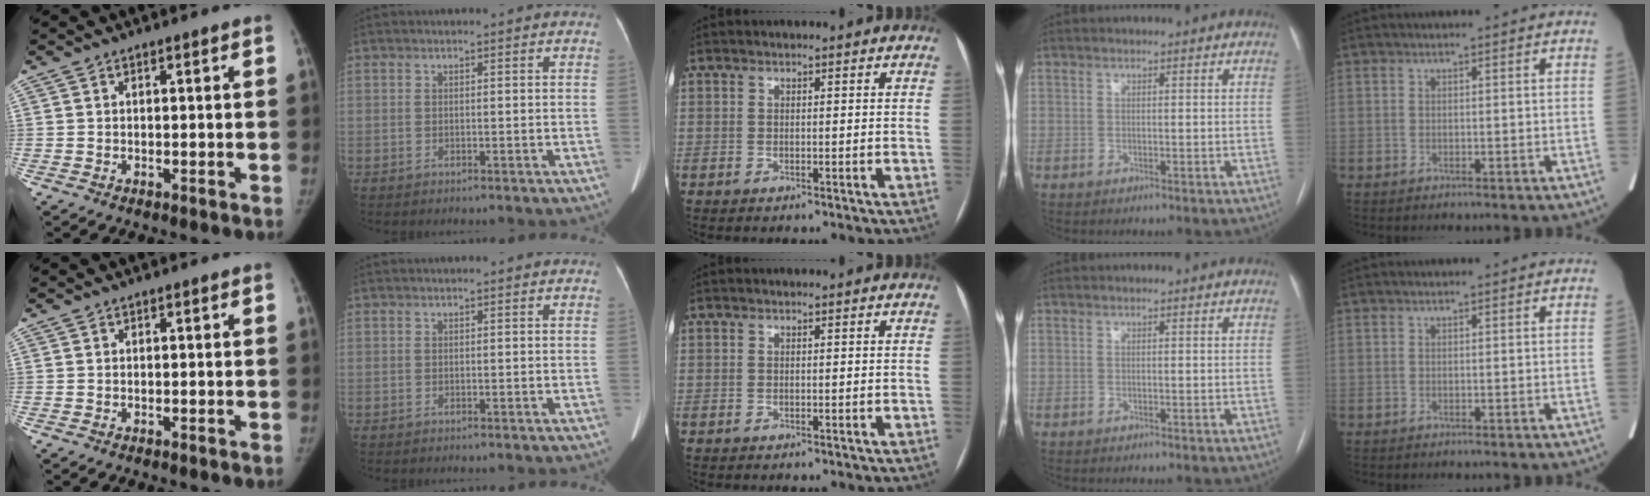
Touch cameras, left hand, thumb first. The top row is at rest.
{}